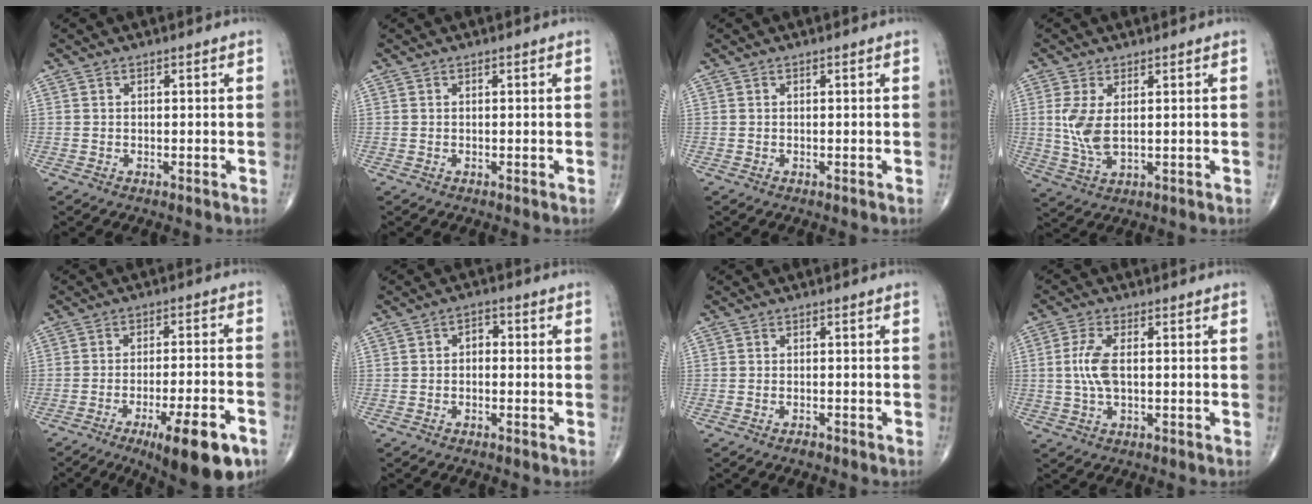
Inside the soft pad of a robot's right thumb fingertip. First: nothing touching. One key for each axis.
{"total": 0.0}
{"total": 0.0}
{"total": 6.5, "fx": 1.0, "fy": 3.0, "fz": 5.7, "tx": -0.128, "ty": -0.009, "tz": 0.028}
{"total": 15.4, "fx": -8.4, "fy": 3.7, "fz": 12.4, "tx": -0.153, "ty": 0.033, "tz": -0.117}
{"total": 2.3, "fx": -0.3, "fy": 1.7, "fz": 1.6, "tx": -0.007, "ty": 0.011, "tz": -0.015}
{"total": 1.0, "fx": -0.8, "fy": 0.3, "fz": 0.4, "tx": -0.010, "ty": 0.003, "tz": -0.013}
{"total": 6.0, "fx": 0.2, "fy": 2.7, "fz": 5.4, "tx": -0.126, "ty": 0.003, "tz": 0.002}